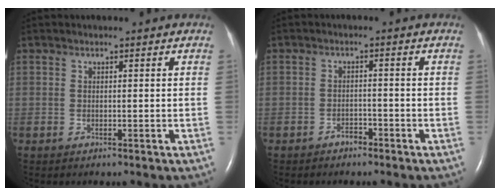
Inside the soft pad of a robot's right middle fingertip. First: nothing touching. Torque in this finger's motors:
{"motor_torque": [0.38, -0.37, 0.00, 0.00]}